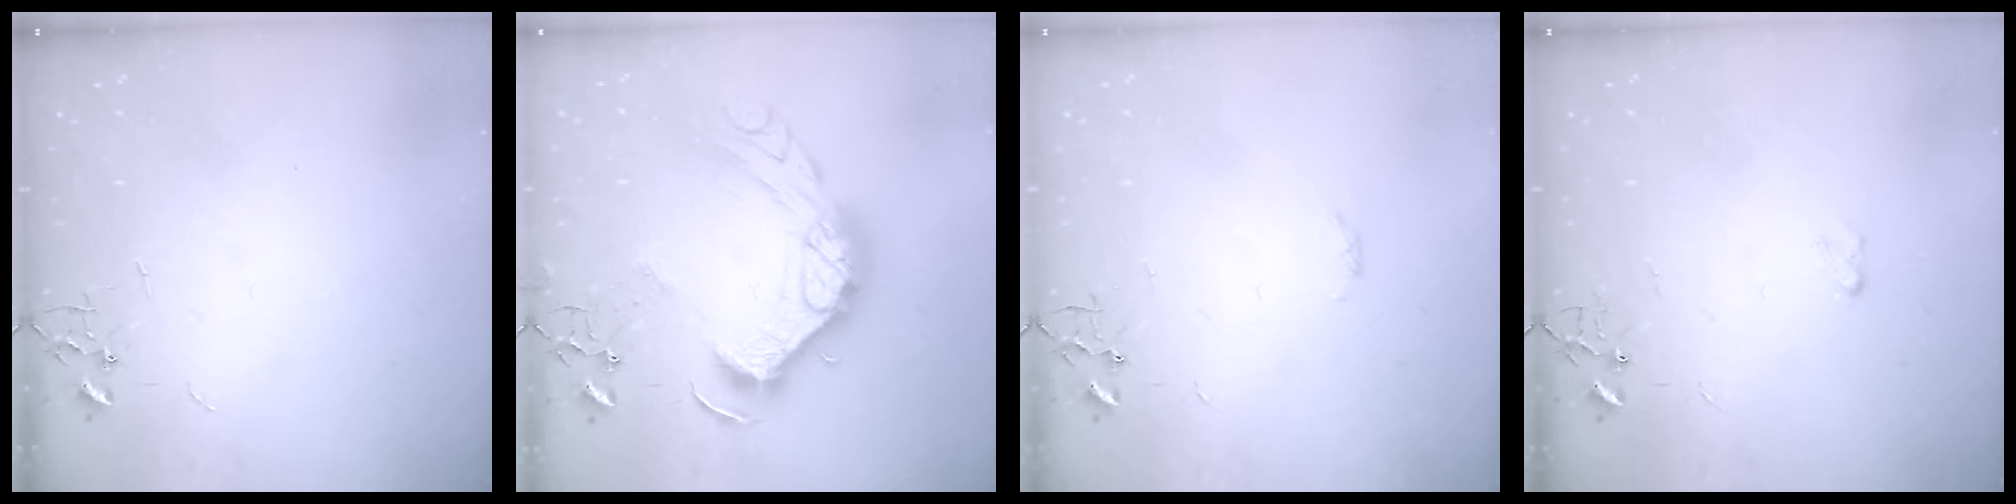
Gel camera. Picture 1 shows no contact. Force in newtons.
{"total": 19.9, "press": 19.9, "slide": 1.4}
{"total": 1.7, "press": 1.6, "slide": 0.4}
{"total": 2.9, "press": 2.8, "slide": 0.4}